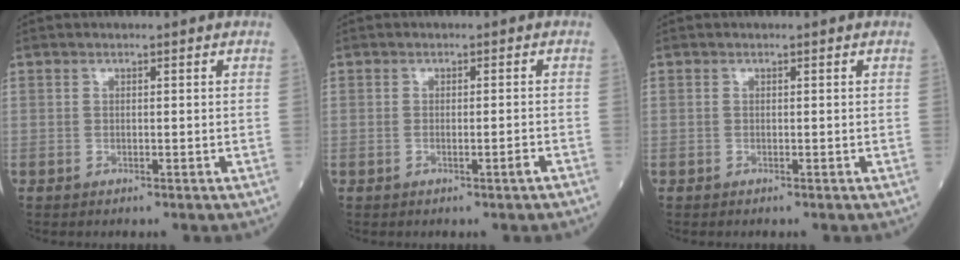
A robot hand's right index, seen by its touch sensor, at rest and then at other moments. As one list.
[{"total": 1.3, "force": [-0.8, -0.1, 1.0], "torque": [-0.020, -0.001, -0.011]}, {"total": 0.0}]